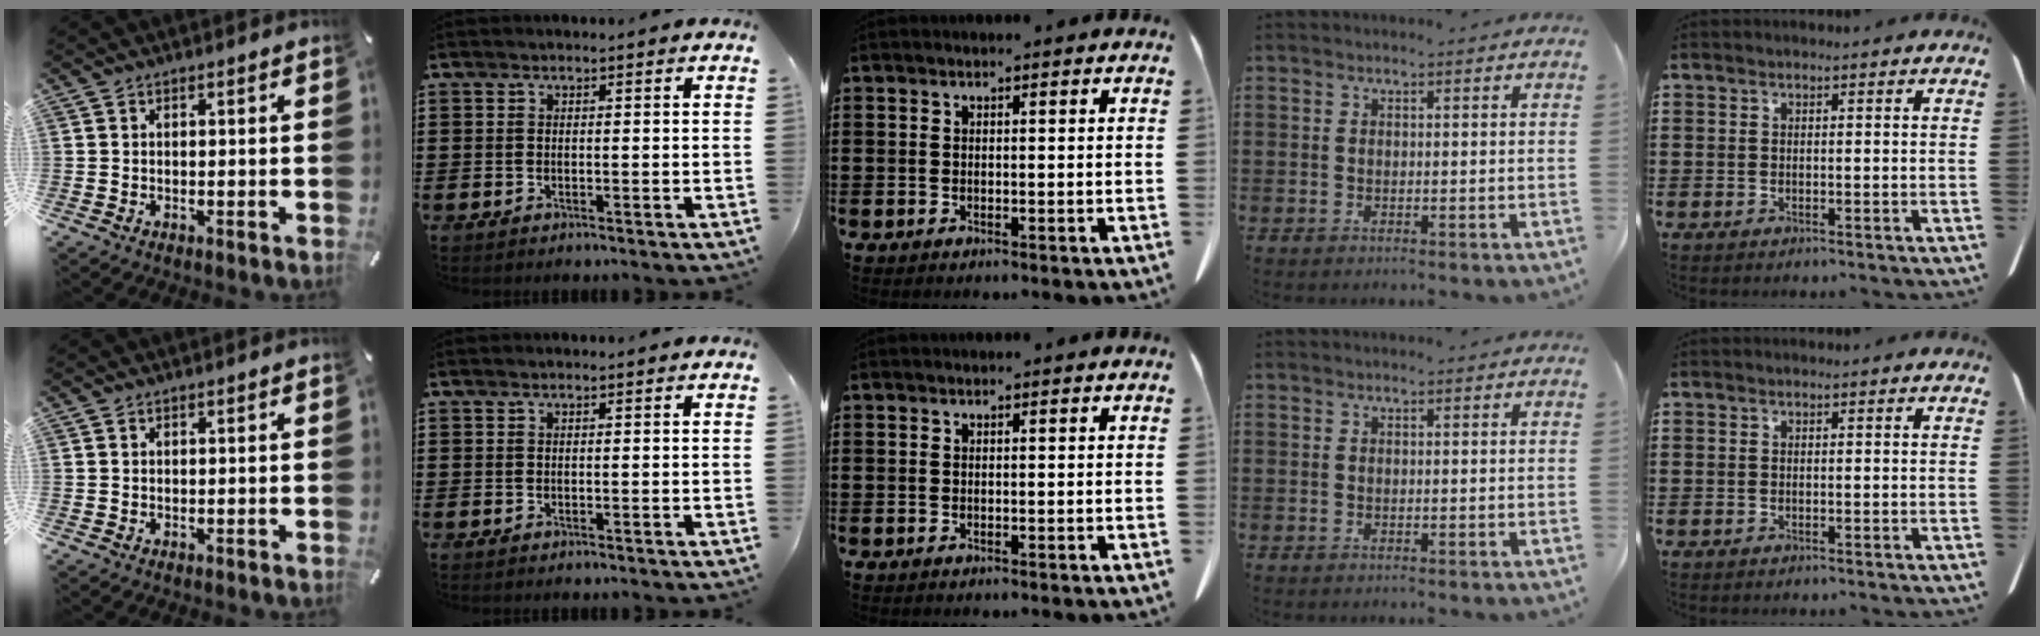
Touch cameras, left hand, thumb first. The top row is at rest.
{}